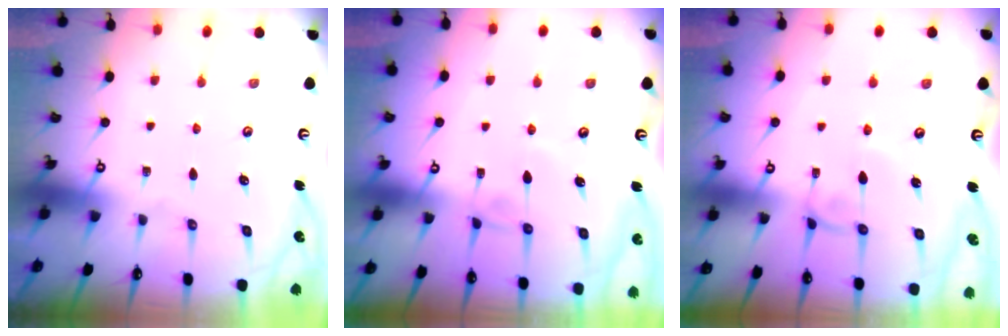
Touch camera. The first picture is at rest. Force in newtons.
{"total": 3.5, "press": 3.5, "slide": 0.2}
{"total": 0.6, "press": 0.5, "slide": 0.3}